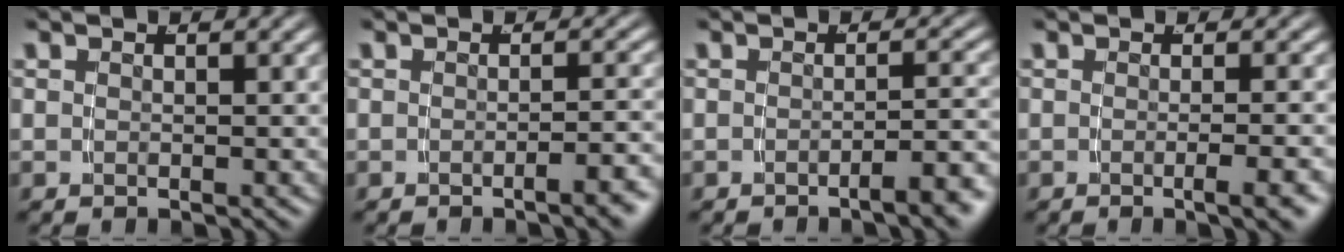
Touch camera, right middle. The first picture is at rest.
{"total": 2.1, "force": [-1.5, -0.3, 1.4], "torque": [-0.015, 0.011, -0.029]}
{"total": 3.0, "force": [-2.2, -0.1, 2.1], "torque": [-0.021, 0.008, -0.040]}
{"total": 2.4, "force": [-1.3, -0.5, 1.9], "torque": [-0.024, 0.006, -0.023]}